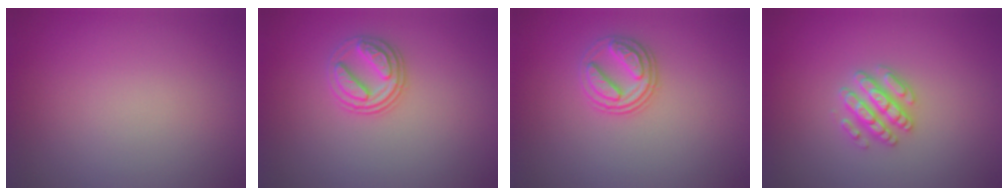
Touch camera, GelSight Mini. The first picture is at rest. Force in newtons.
{"total": 2.7, "press": 2.6, "slide": 0.9}
{"total": 2.7, "press": 2.6, "slide": 0.9}
{"total": 2.8, "press": 2.7, "slide": 0.8}